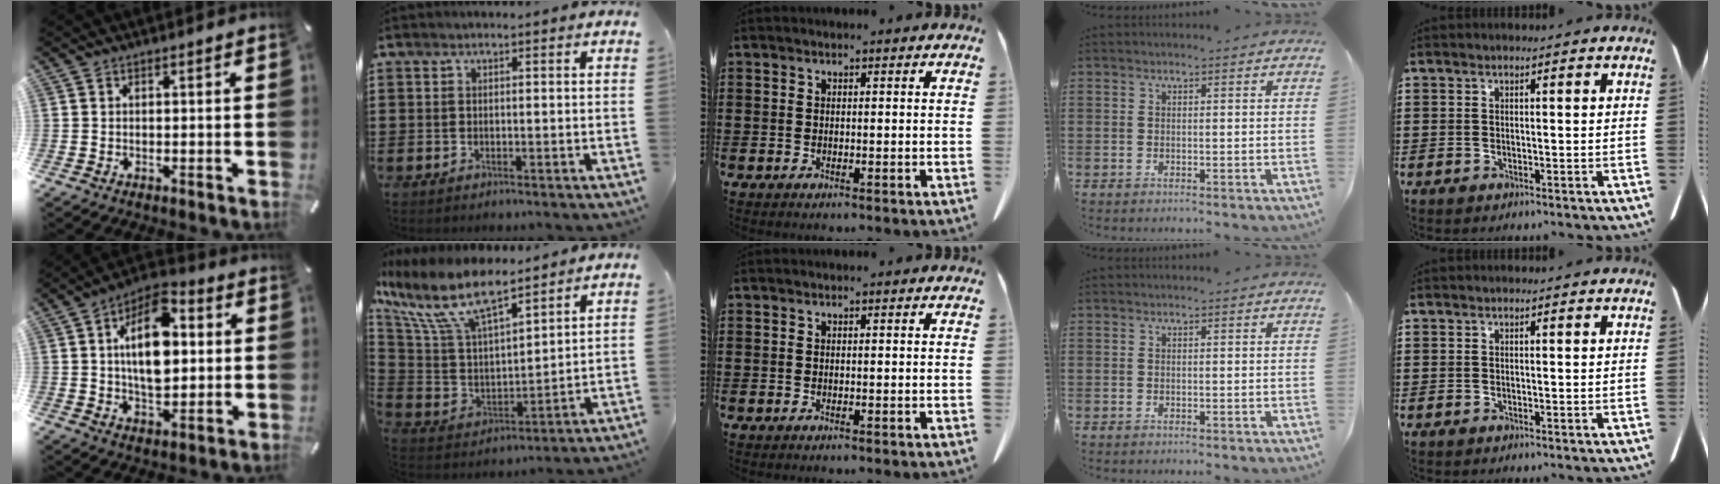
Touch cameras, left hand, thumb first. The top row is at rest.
{"thumb": {"total": 15.1, "force": [2.8, 9.1, 11.8], "torque": [-0.210, -0.001, 0.041]}, "index": {"total": 12.3, "force": [8.7, 3.9, 7.9], "torque": [-0.195, -0.040, 0.148]}}